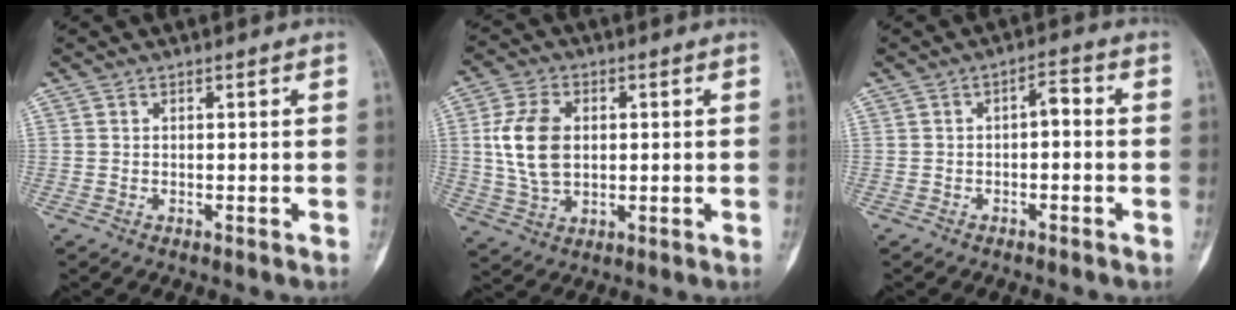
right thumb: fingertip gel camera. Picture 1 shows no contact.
{"total": 10.5, "force": [1.1, 7.1, 7.7], "torque": [-0.145, 0.002, 0.027]}
{"total": 3.1, "force": [-0.5, 1.5, 2.7], "torque": [-0.033, 0.021, -0.016]}